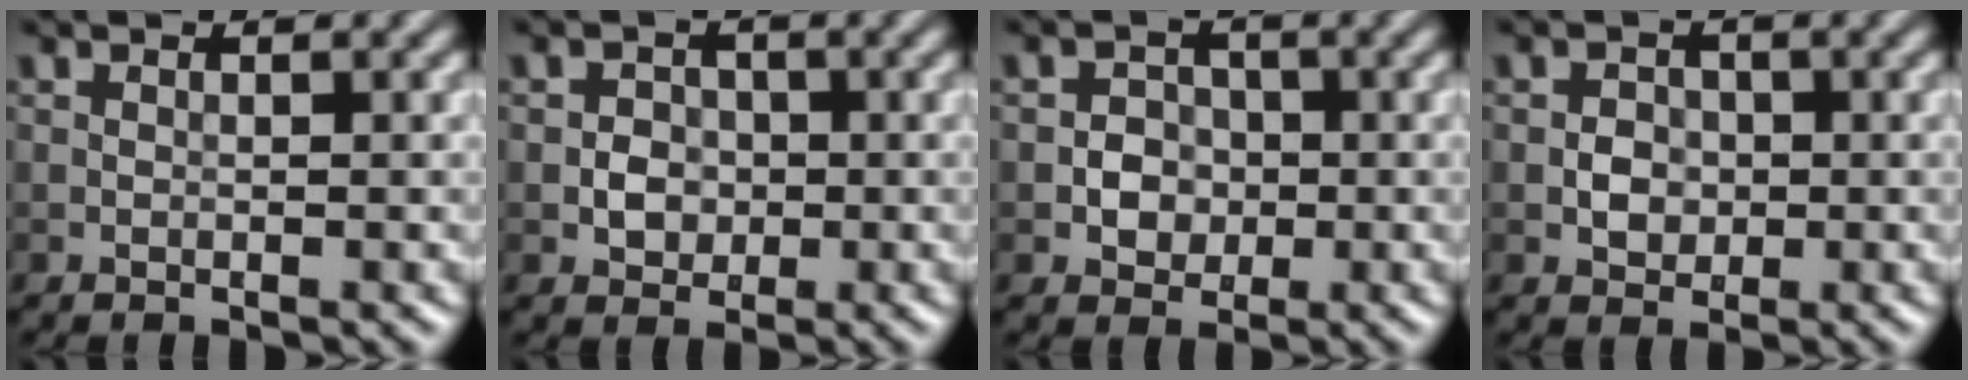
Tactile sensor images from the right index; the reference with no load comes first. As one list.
[{"total": 2.1, "force": [-0.4, 1.9, 0.9], "torque": [-0.006, 0.000, -0.010]}, {"total": 2.4, "force": [-0.5, 2.1, 1.0], "torque": [-0.006, 0.000, -0.012]}, {"total": 2.0, "force": [-0.3, 1.7, 0.9], "torque": [-0.010, 0.000, -0.008]}]